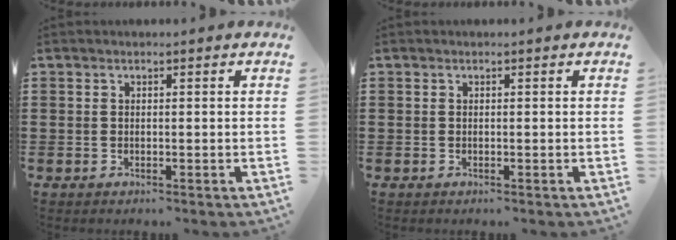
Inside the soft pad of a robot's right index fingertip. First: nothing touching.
{"total": 0.0}